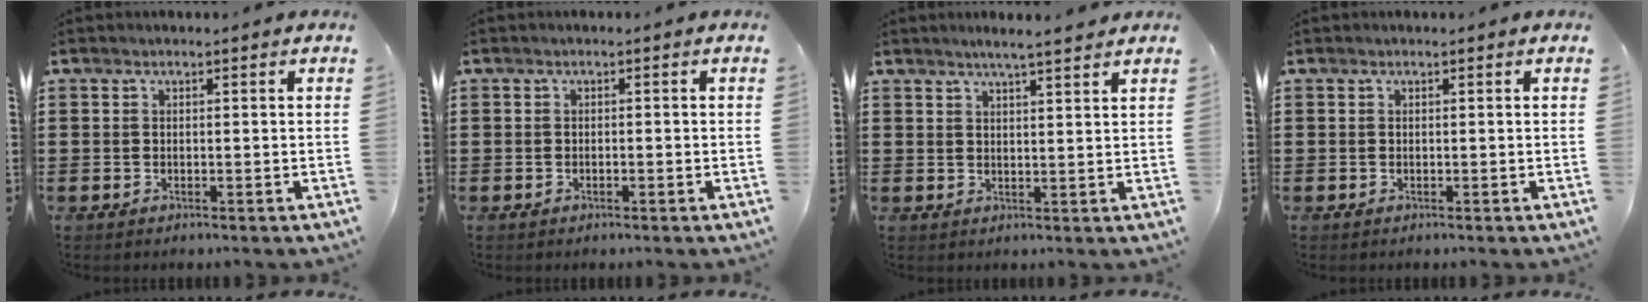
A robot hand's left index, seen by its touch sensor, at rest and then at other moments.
{"total": 0.7, "force": [-0.5, 0.2, 0.5], "torque": [-0.013, -0.003, -0.008]}
{"total": 3.2, "force": [2.8, -0.3, 1.5], "torque": [-0.034, -0.002, 0.050]}
{"total": 0.0}